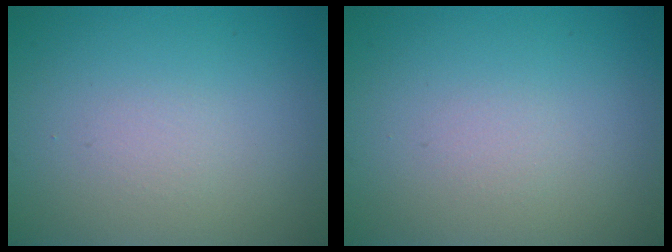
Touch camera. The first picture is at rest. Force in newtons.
{"total": 0.5, "press": 0.5, "slide": 0.1}